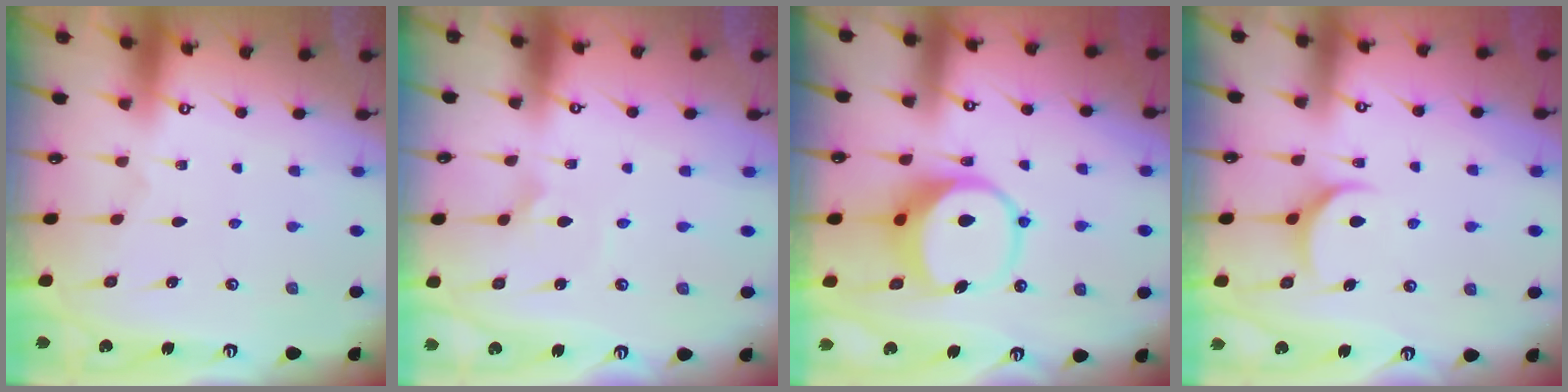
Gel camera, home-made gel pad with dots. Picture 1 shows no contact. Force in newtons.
{"total": 1.8, "press": 1.8, "slide": 0.1}
{"total": 9.7, "press": 9.6, "slide": 1.6}
{"total": 6.6, "press": 6.6, "slide": 0.5}